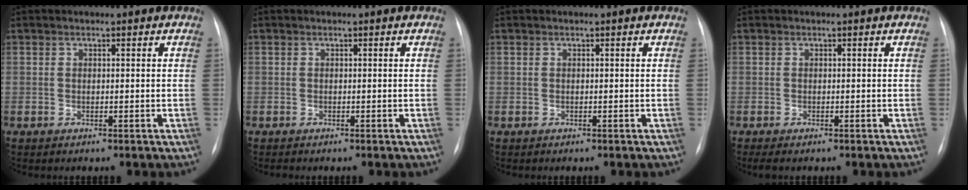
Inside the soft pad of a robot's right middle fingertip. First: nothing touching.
{"total": 0.0}
{"total": 0.0}
{"total": 1.7, "force": [-1.3, 0.3, 1.1], "torque": [-0.011, -0.005, -0.015]}